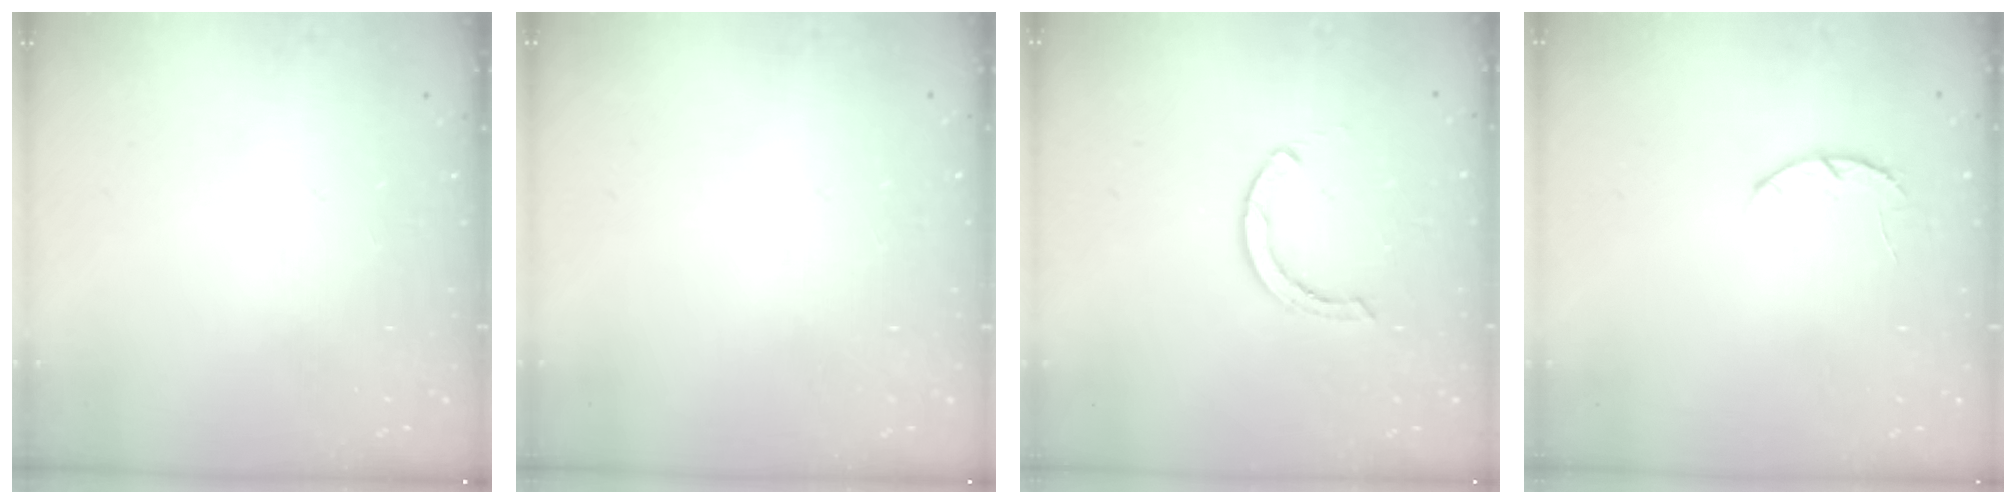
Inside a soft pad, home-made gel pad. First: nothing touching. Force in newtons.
{"total": 2.4, "press": 2.4, "slide": 0.2}
{"total": 2.6, "press": 2.6, "slide": 0.1}
{"total": 3.4, "press": 3.4, "slide": 0.6}